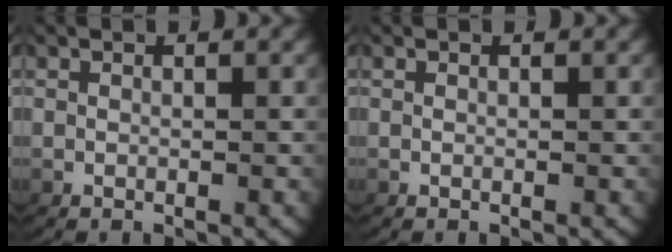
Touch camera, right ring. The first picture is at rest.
{"total": 0.0}